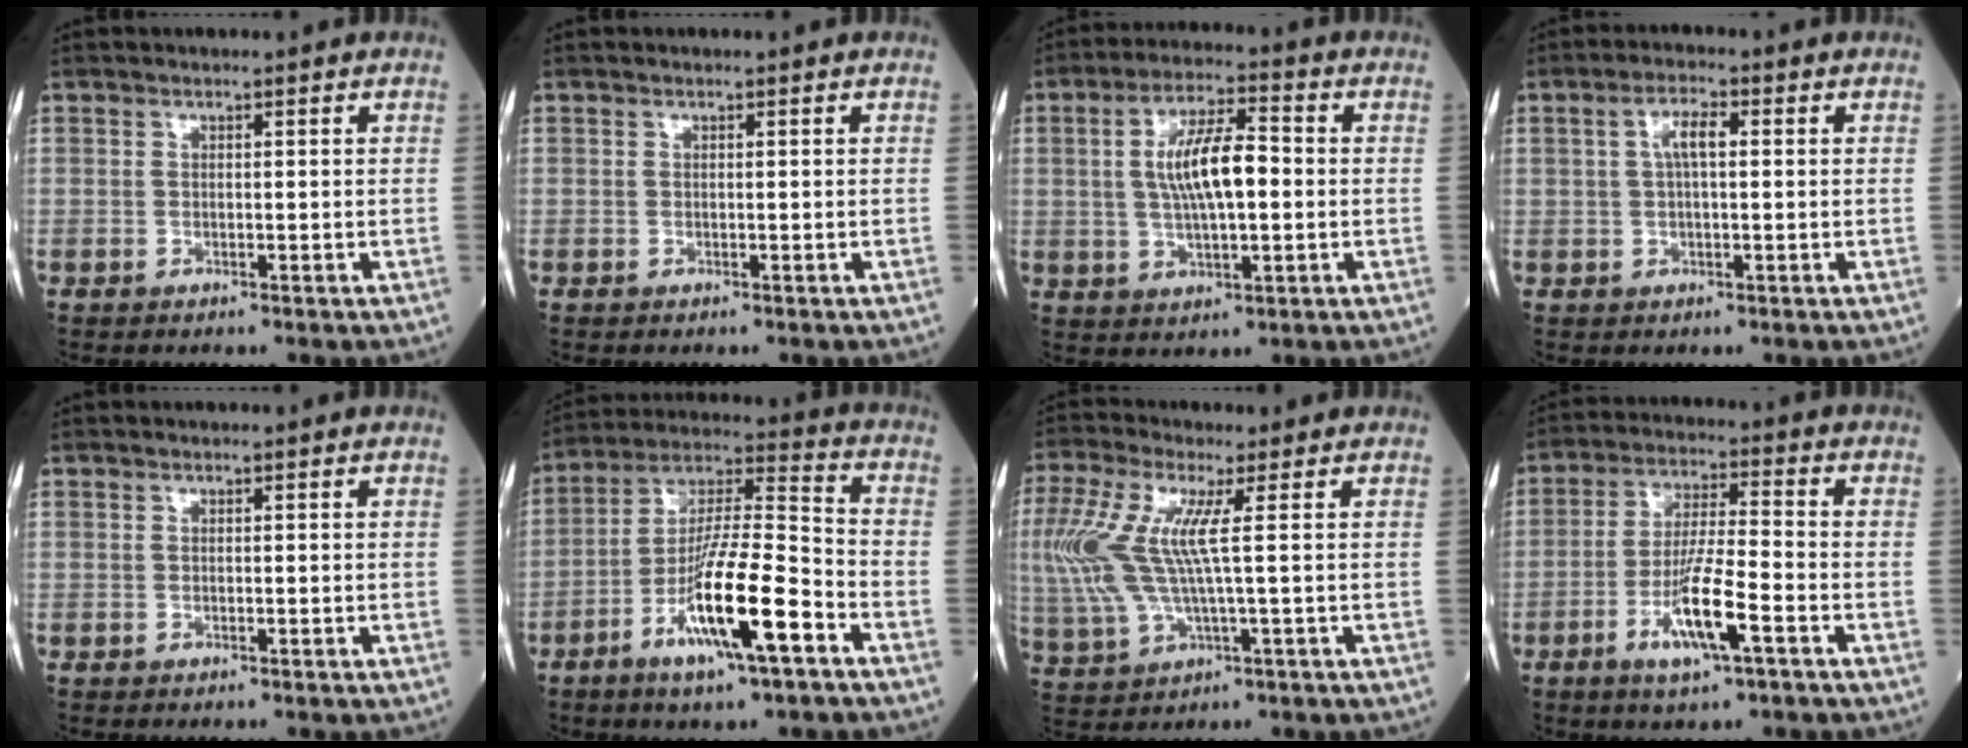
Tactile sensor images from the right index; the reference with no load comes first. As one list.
[{"total": 0.0}, {"total": 9.7, "force": [0.6, 2.7, 9.3], "torque": [-0.176, 0.014, 0.010]}, {"total": 3.7, "force": [0.7, 1.1, 3.4], "torque": [-0.067, 0.014, 0.013]}, {"total": 0.0}, {"total": 15.5, "force": [-6.9, 1.5, 13.8], "torque": [-0.260, -0.010, -0.124]}, {"total": 12.0, "force": [1.6, 2.7, 11.6], "torque": [-0.294, 0.013, 0.032]}, {"total": 9.8, "force": [-4.1, 0.8, 8.9], "torque": [-0.170, -0.008, -0.075]}]